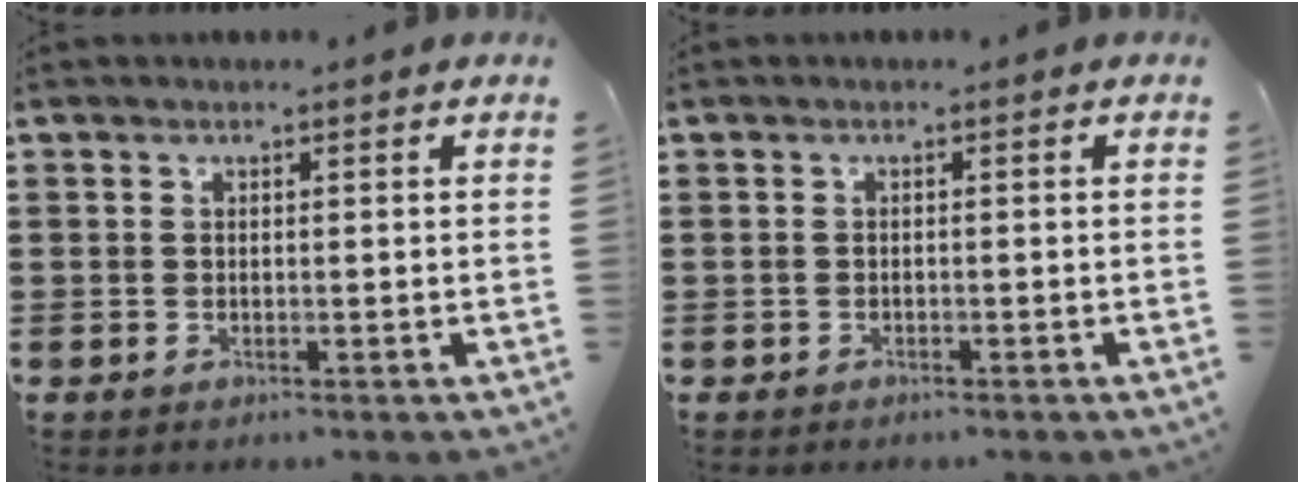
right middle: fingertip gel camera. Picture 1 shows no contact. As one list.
[{"total": 0.7, "force": [-0.6, 0.3, -0.1], "torque": [0.001, 0.003, -0.014]}]